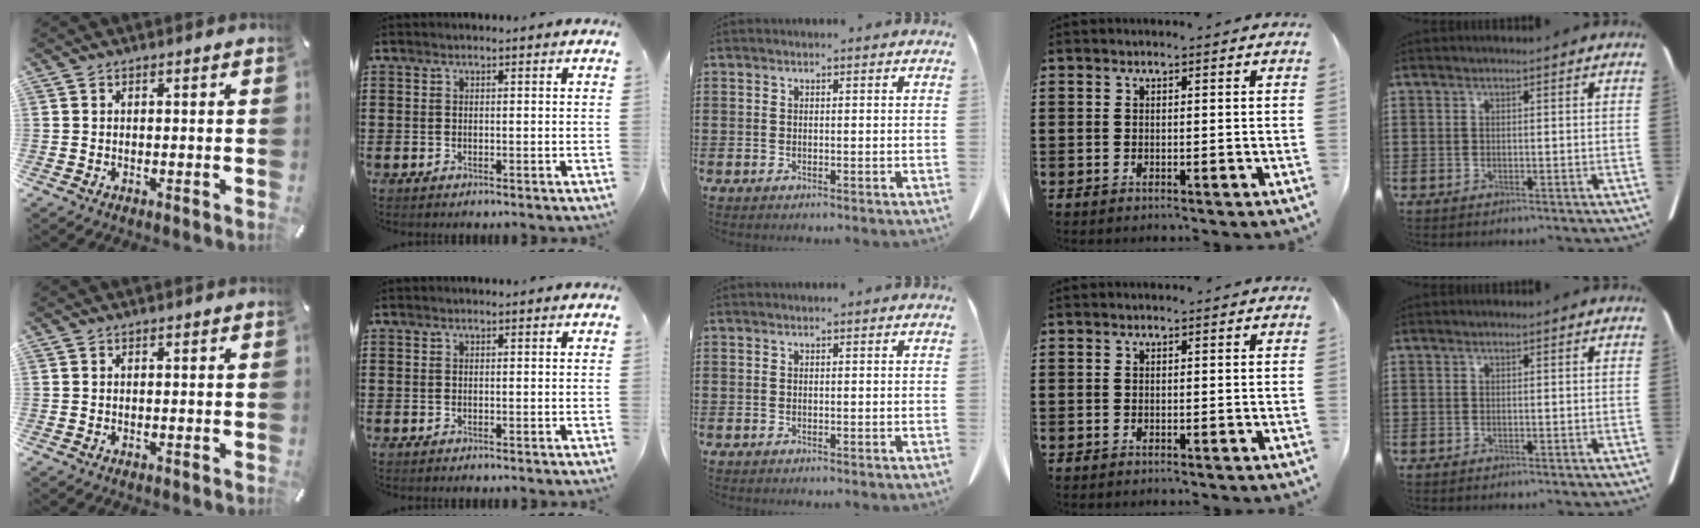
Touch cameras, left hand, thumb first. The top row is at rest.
{}